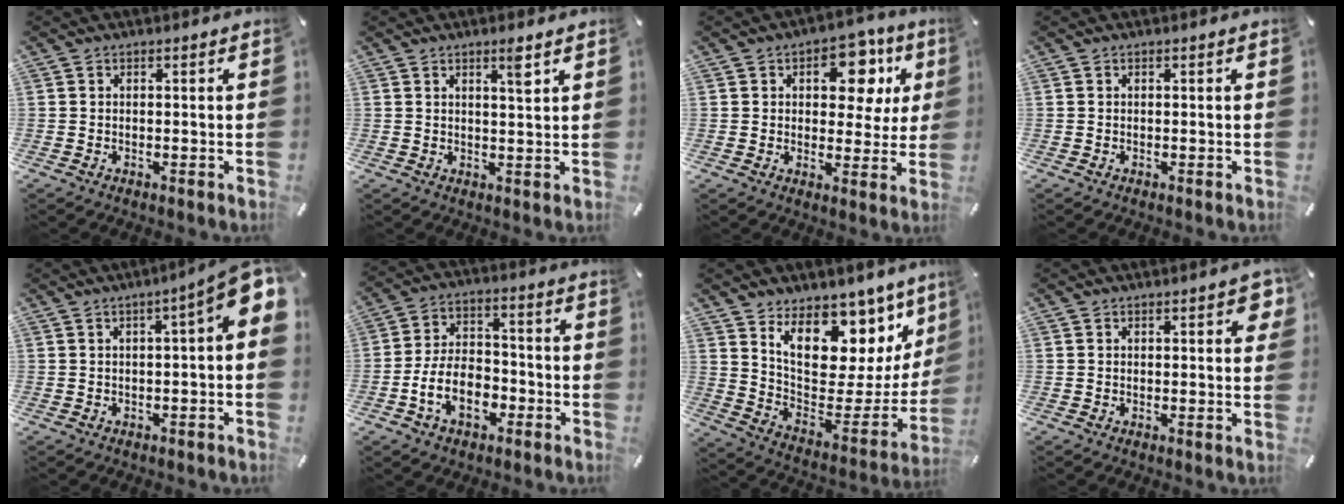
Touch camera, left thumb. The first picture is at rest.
{"total": 3.6, "force": [2.2, 0.3, 2.9], "torque": [-0.045, -0.007, 0.033]}
{"total": 12.8, "force": [5.2, 8.1, 8.5], "torque": [-0.101, -0.020, 0.085]}
{"total": 0.0}
{"total": 8.5, "force": [2.4, 1.8, 8.0], "torque": [-0.112, -0.025, 0.040]}
{"total": 11.9, "force": [-5.0, 7.8, 7.5], "torque": [-0.162, 0.021, -0.092]}
{"total": 16.4, "force": [10.8, 9.7, 7.5], "torque": [-0.098, -0.103, 0.186]}
{"total": 3.8, "force": [1.3, 1.6, 3.2], "torque": [-0.040, -0.001, 0.017]}